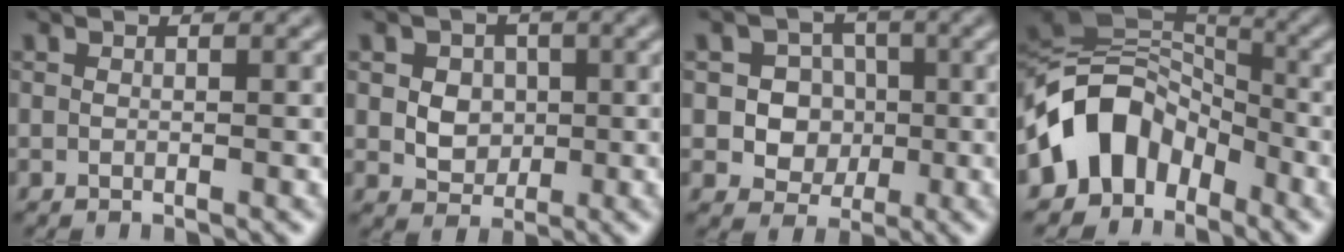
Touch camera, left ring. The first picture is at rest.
{"total": 3.9, "force": [0.6, 3.2, 2.1], "torque": [-0.031, 0.007, 0.003]}
{"total": 4.8, "force": [-0.3, 4.4, 2.0], "torque": [-0.012, 0.013, -0.023]}
{"total": 8.0, "force": [-4.1, 5.8, 3.8], "torque": [-0.045, 0.011, -0.091]}